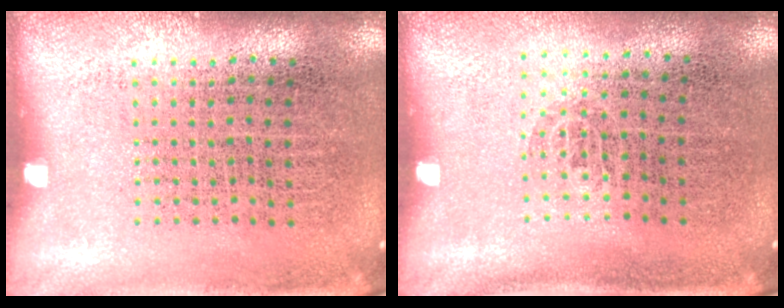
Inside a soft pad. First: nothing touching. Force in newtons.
{"total": 0.5, "press": 0.3, "slide": 0.4}